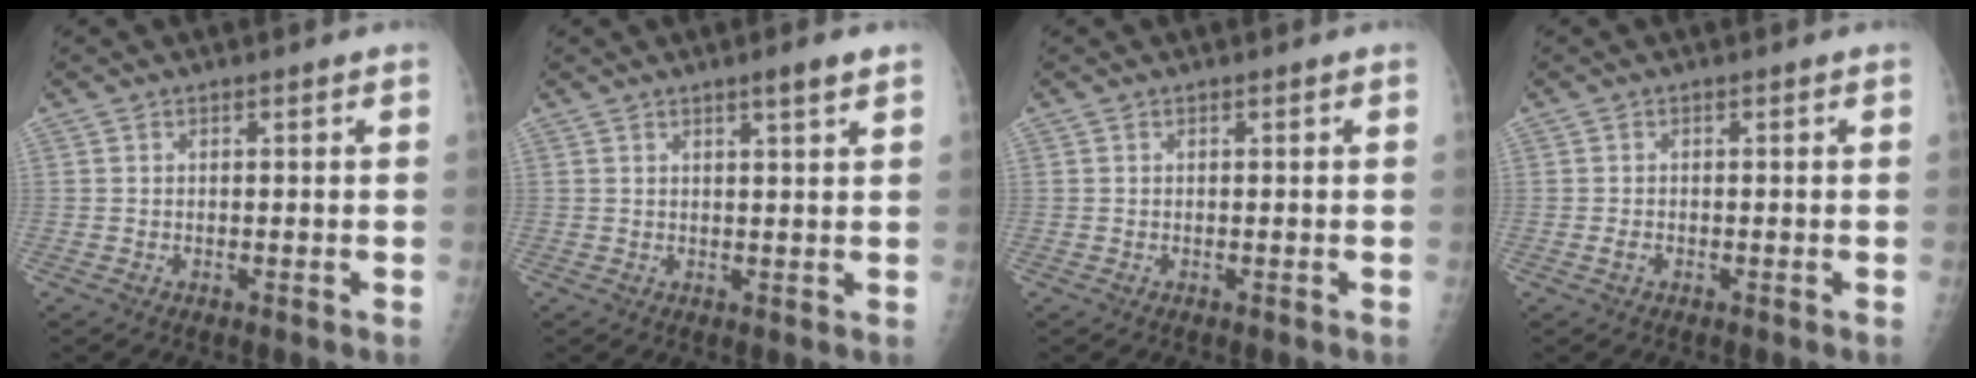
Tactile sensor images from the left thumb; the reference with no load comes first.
{"total": 3.0, "force": [2.0, 0.0, 2.2], "torque": [-0.036, -0.014, 0.033]}
{"total": 0.0}
{"total": 1.0, "force": [-0.3, 0.7, 0.7], "torque": [-0.015, -0.001, -0.006]}